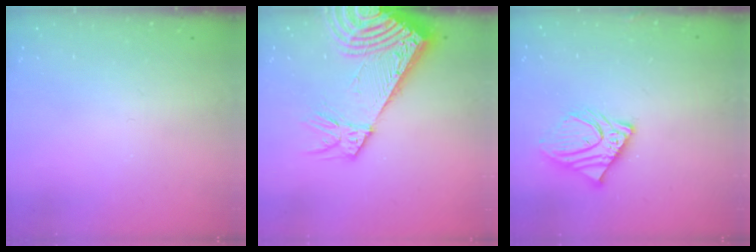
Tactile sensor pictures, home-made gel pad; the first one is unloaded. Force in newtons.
{"total": 19.5, "press": 19.1, "slide": 3.6}
{"total": 12.7, "press": 12.5, "slide": 2.0}